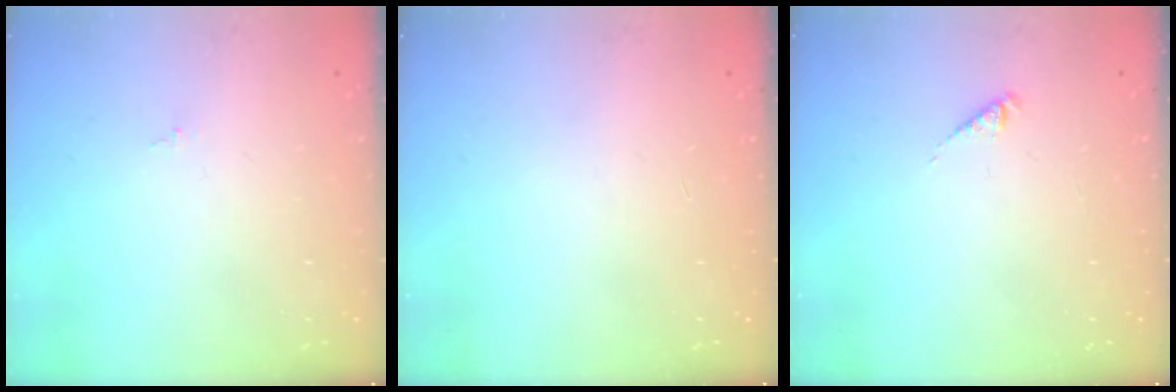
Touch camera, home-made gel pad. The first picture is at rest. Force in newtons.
{"total": 0.0}
{"total": 2.3, "press": 2.3, "slide": 0.4}